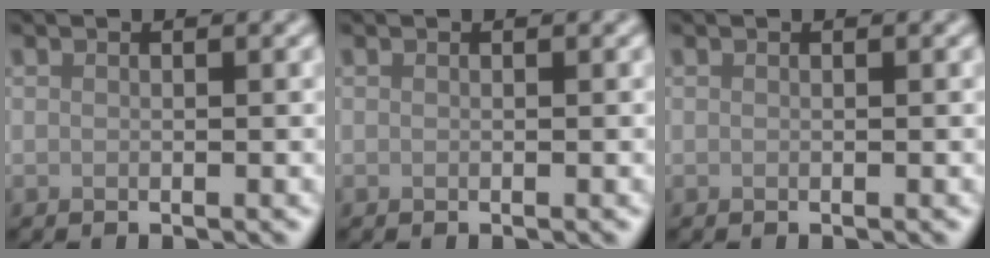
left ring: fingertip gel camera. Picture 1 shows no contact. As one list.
[{"total": 0.0}, {"total": 0.0}]